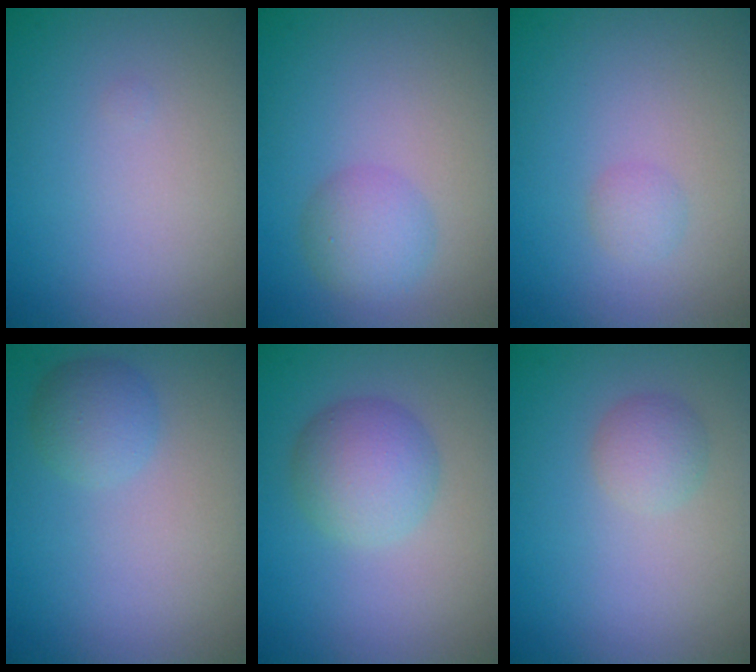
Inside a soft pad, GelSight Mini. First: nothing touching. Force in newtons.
{"total": 2.6, "press": 2.6, "slide": 0.0}
{"total": 1.0, "press": 1.0, "slide": 0.1}
{"total": 2.2, "press": 2.2, "slide": 0.1}
{"total": 4.1, "press": 4.1, "slide": 0.1}
{"total": 1.7, "press": 1.7, "slide": 0.1}